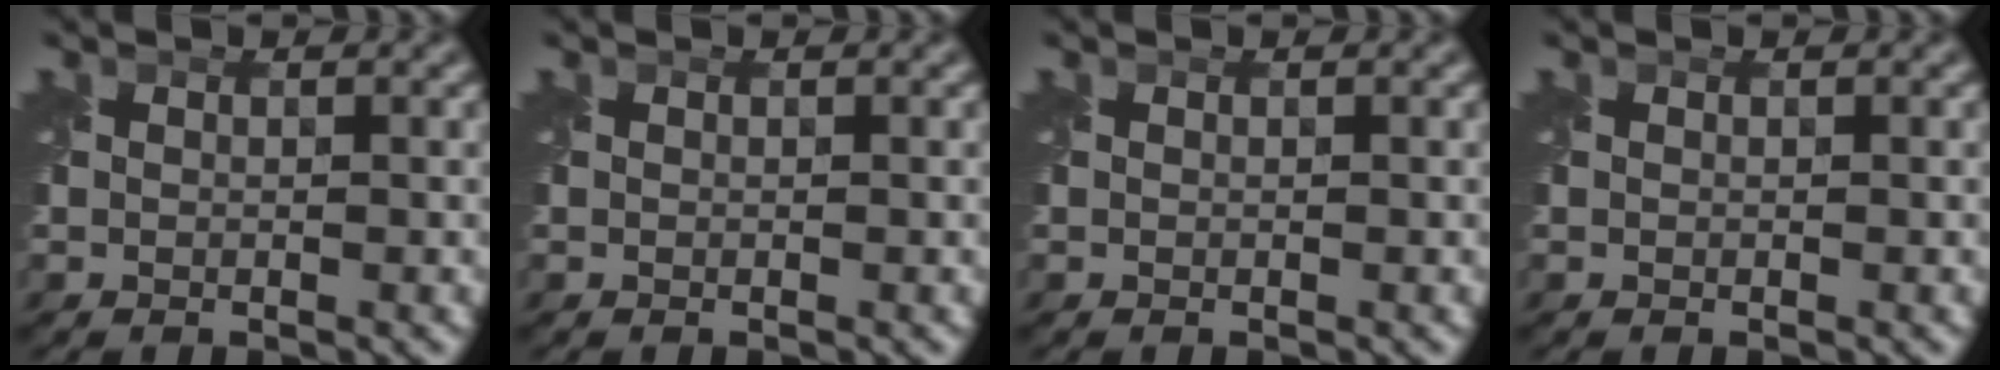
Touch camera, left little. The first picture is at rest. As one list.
[{"total": 0.0}, {"total": 0.0}, {"total": 0.0}]